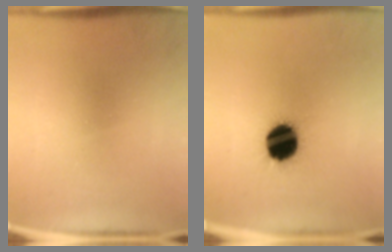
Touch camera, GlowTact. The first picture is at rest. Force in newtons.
{"total": 14.5}